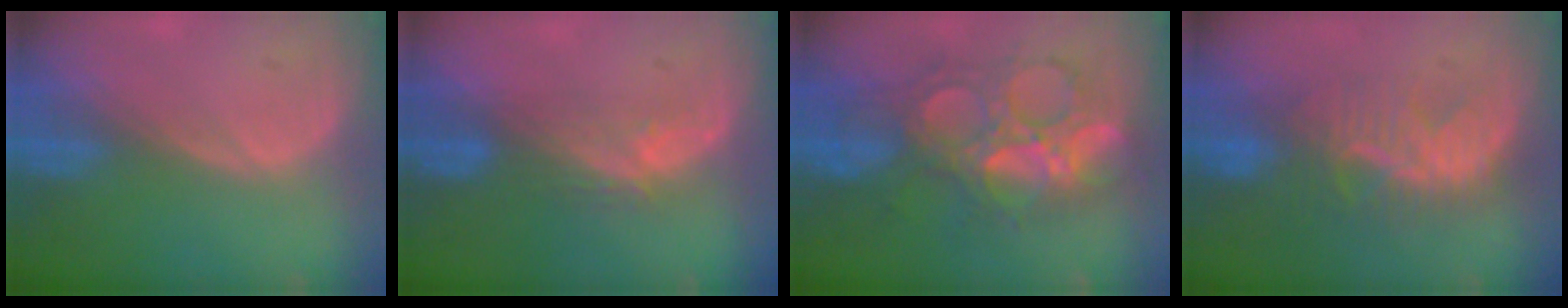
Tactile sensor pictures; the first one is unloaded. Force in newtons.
{"total": 4.0, "press": 3.7, "slide": 1.6}
{"total": 10.0, "press": 10.0, "slide": 0.7}
{"total": 8.3, "press": 7.9, "slide": 2.3}